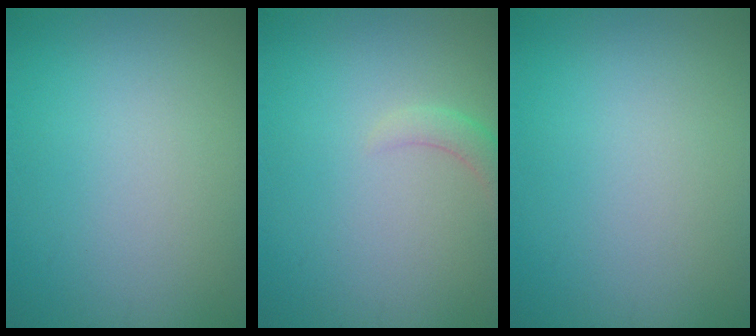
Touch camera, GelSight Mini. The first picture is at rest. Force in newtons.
{"total": 1.6, "press": 1.6, "slide": 0.3}
{"total": 0.0}